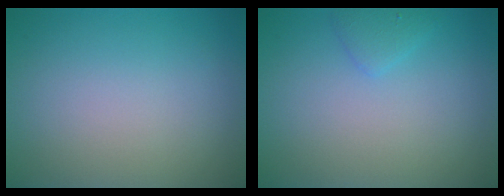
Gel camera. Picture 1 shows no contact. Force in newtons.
{"total": 1.2, "press": 1.2, "slide": 0.1}